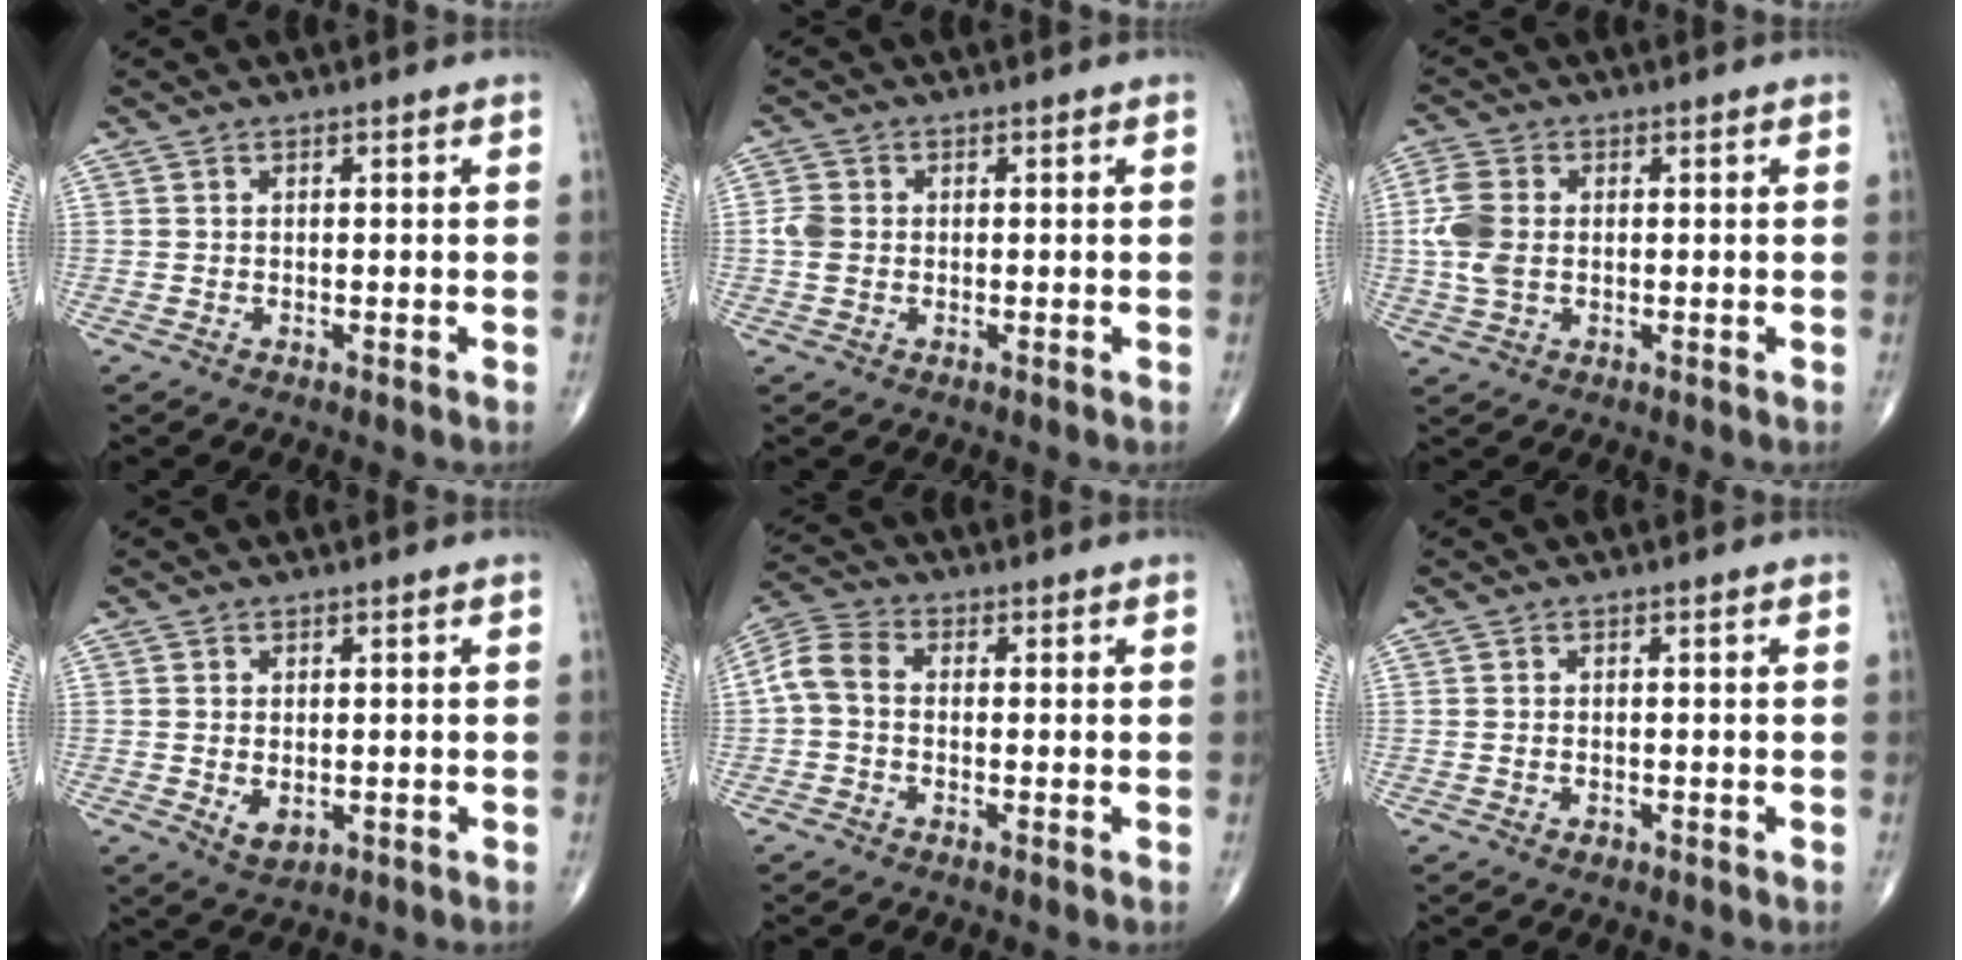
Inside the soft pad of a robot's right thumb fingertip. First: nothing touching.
{"total": 3.1, "force": [-0.1, 2.6, 1.8], "torque": [-0.038, 0.007, -0.007]}
{"total": 6.8, "force": [0.1, 4.4, 5.1], "torque": [-0.128, 0.005, 0.000]}
{"total": 3.3, "force": [-0.4, 2.1, 2.4], "torque": [-0.032, -0.005, 0.001]}
{"total": 6.1, "force": [-0.4, 4.1, 4.4], "torque": [-0.087, 0.019, -0.022]}
{"total": 0.9, "force": [-0.4, 0.6, 0.4], "torque": [-0.005, 0.007, -0.004]}